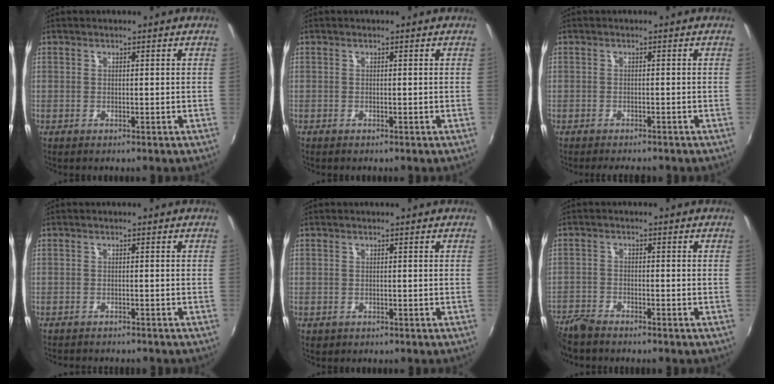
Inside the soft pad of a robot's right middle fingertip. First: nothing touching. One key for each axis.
{"total": 0.0}
{"total": 3.5, "fx": -3.1, "fy": 1.0, "fz": 1.3, "tx": -0.033, "ty": -0.008, "tz": -0.047}
{"total": 3.4, "fx": -3.2, "fy": 0.6, "fz": 0.9, "tx": -0.027, "ty": -0.013, "tz": -0.049}
{"total": 0.7, "fx": -0.3, "fy": 0.6, "fz": 0.2, "tx": -0.004, "ty": -0.002, "tz": -0.004}
{"total": 6.4, "fx": -5.9, "fy": 1.4, "fz": 2.0, "tx": -0.059, "ty": -0.022, "tz": -0.118}